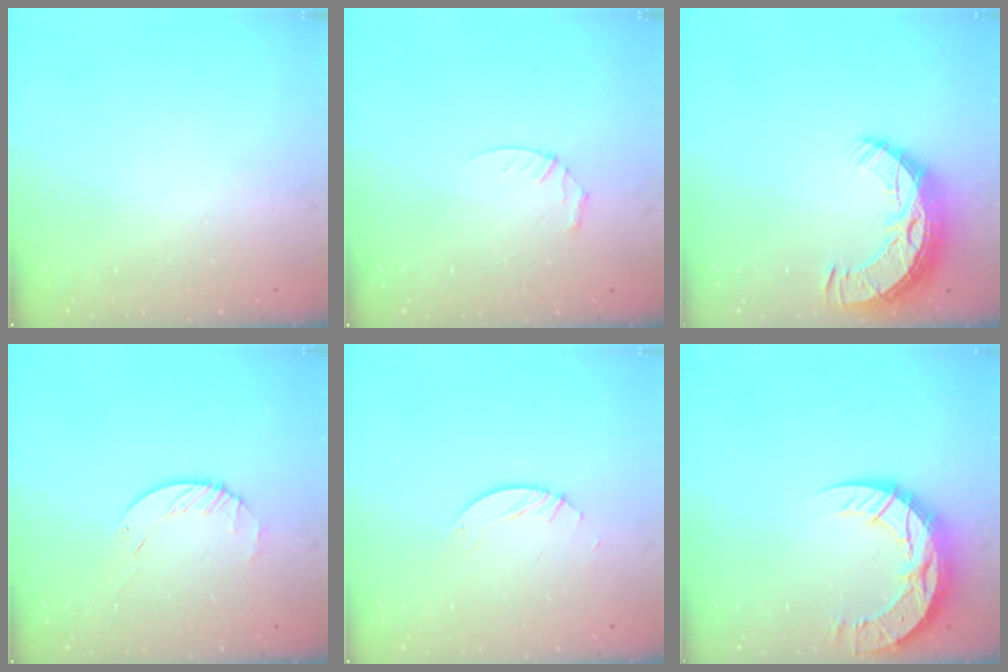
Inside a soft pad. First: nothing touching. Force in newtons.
{"total": 3.5, "press": 3.5, "slide": 0.3}
{"total": 11.1, "press": 11.0, "slide": 0.8}
{"total": 3.5, "press": 3.5, "slide": 0.4}
{"total": 4.5, "press": 4.5, "slide": 0.4}
{"total": 16.1, "press": 16.0, "slide": 1.4}